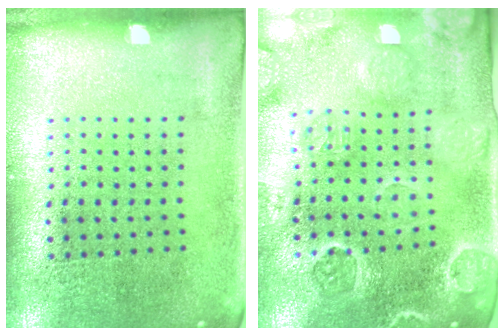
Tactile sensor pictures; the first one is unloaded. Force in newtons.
{"total": 3.2, "press": 3.1, "slide": 0.9}